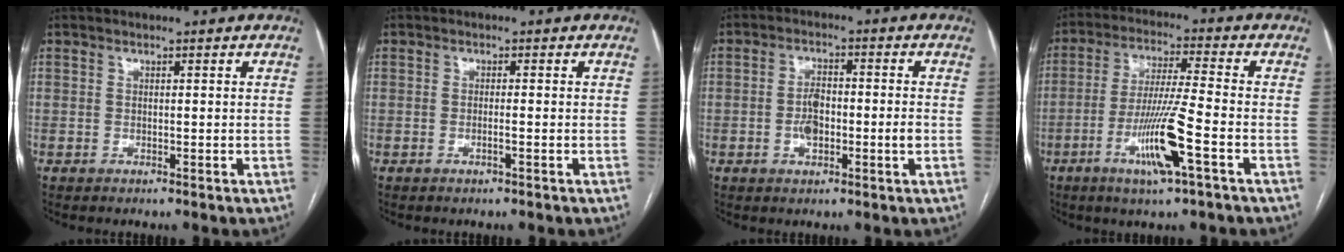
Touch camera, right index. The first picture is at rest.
{"total": 1.1, "force": [-0.5, -0.1, 1.0], "torque": [-0.020, 0.000, -0.008]}
{"total": 5.2, "force": [-1.1, 1.9, 4.8], "torque": [-0.098, 0.007, -0.019]}
{"total": 11.0, "force": [-4.4, -0.3, 10.1], "torque": [-0.197, -0.014, -0.084]}